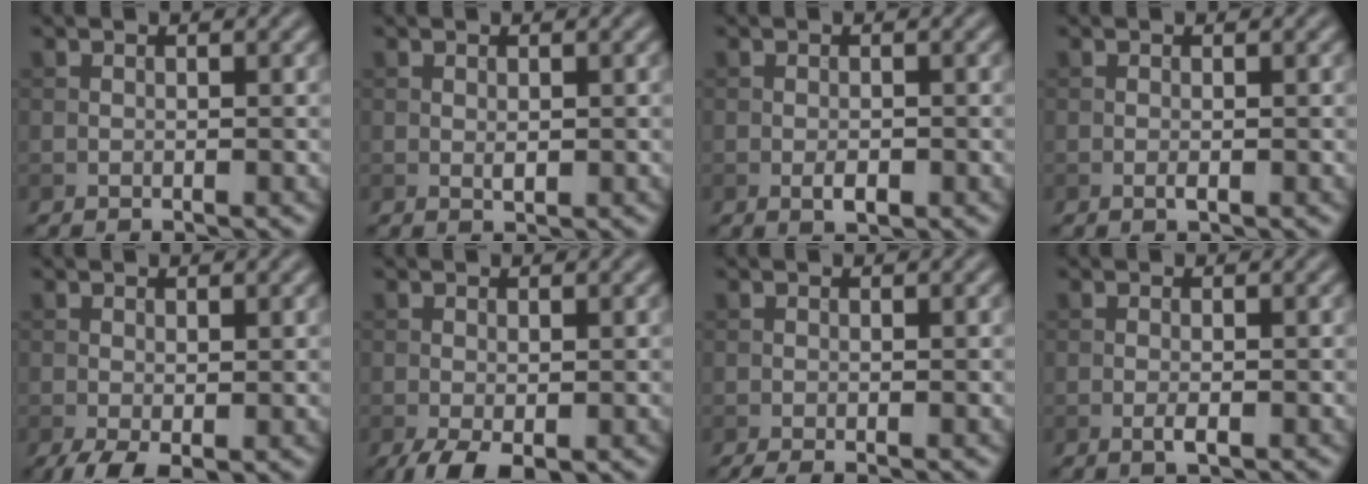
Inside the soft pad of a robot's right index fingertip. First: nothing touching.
{"total": 0.8, "force": [0.1, 0.4, 0.7], "torque": [-0.012, -0.002, 0.002]}
{"total": 1.5, "force": [-0.5, 0.7, 1.2], "torque": [-0.022, -0.001, -0.010]}
{"total": 0.7, "force": [-0.2, 0.1, 0.6], "torque": [-0.013, -0.003, -0.004]}
{"total": 2.8, "force": [-1.0, 1.2, 2.3], "torque": [-0.047, -0.013, -0.015]}
{"total": 3.4, "force": [-1.6, 1.5, 2.7], "torque": [-0.051, -0.011, -0.025]}
{"total": 1.6, "force": [-0.8, 0.3, 1.3], "torque": [-0.025, -0.006, -0.014]}
{"total": 1.3, "force": [-0.5, 0.3, 1.1], "torque": [-0.024, -0.004, -0.009]}